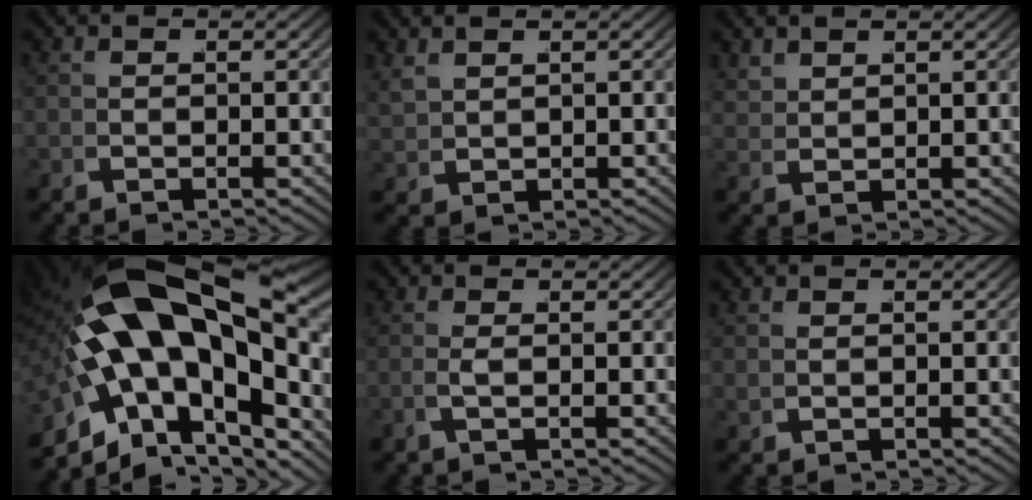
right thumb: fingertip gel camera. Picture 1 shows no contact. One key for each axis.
{"total": 1.6, "fx": 1.3, "fy": 0.5, "fz": 0.7, "tx": -0.018, "ty": 0.002, "tz": 0.036}
{"total": 1.8, "fx": 1.7, "fy": 0.2, "fz": 0.6, "tx": -0.009, "ty": 0.005, "tz": 0.042}
{"total": 19.1, "fx": 0.4, "fy": 11.2, "fz": 15.4, "tx": -0.295, "ty": -0.023, "tz": 0.019}
{"total": 0.7, "fx": -0.1, "fy": -0.5, "fz": 0.5, "tx": -0.010, "ty": 0.004, "tz": -0.001}
{"total": 0.6, "fx": 0.5, "fy": 0.2, "fz": 0.3, "tx": -0.007, "ty": -0.002, "tz": 0.016}